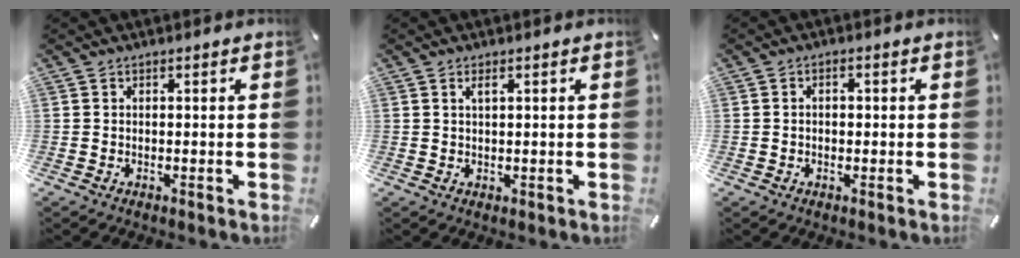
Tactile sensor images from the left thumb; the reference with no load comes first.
{"total": 1.7, "force": [0.8, 0.8, 1.3], "torque": [-0.028, 0.002, 0.012]}
{"total": 1.9, "force": [-0.1, 1.3, 1.4], "torque": [-0.021, 0.002, -0.006]}